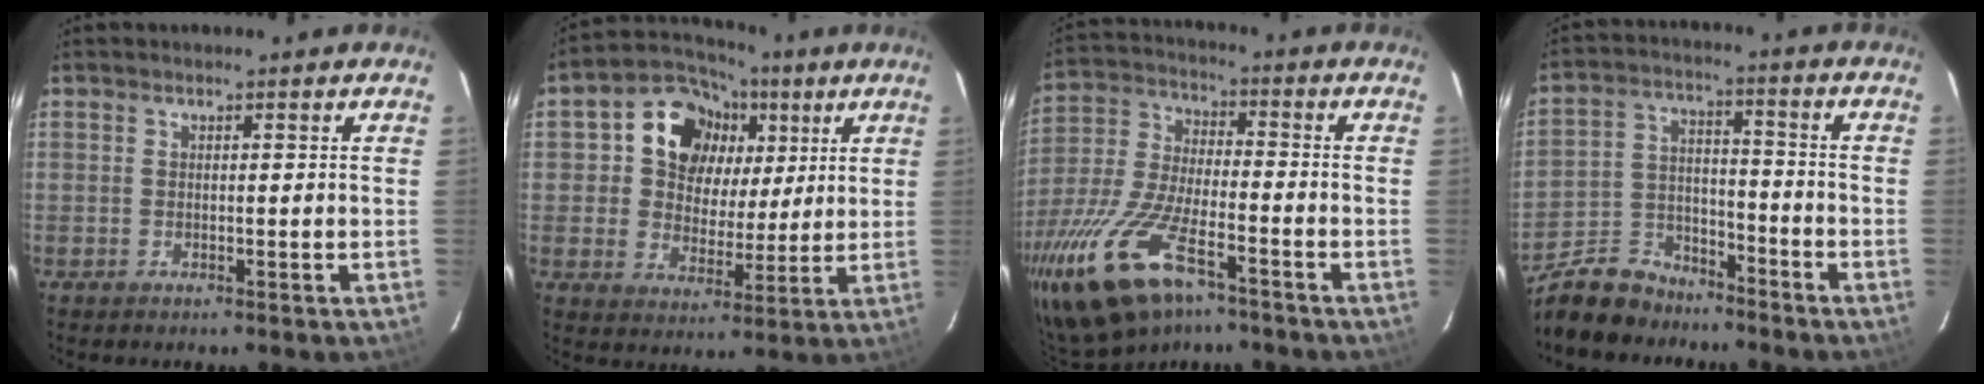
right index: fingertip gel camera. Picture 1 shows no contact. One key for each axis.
{"total": 13.4, "fx": 4.1, "fy": 11.2, "fz": 6.1, "tx": -0.140, "ty": 0.038, "tz": 0.066}
{"total": 17.9, "fx": -11.1, "fy": 7.1, "fz": 12.1, "tx": -0.268, "ty": -0.037, "tz": -0.211}
{"total": 13.0, "fx": -10.9, "fy": 5.8, "fz": 4.0, "tx": -0.109, "ty": 0.013, "tz": -0.184}